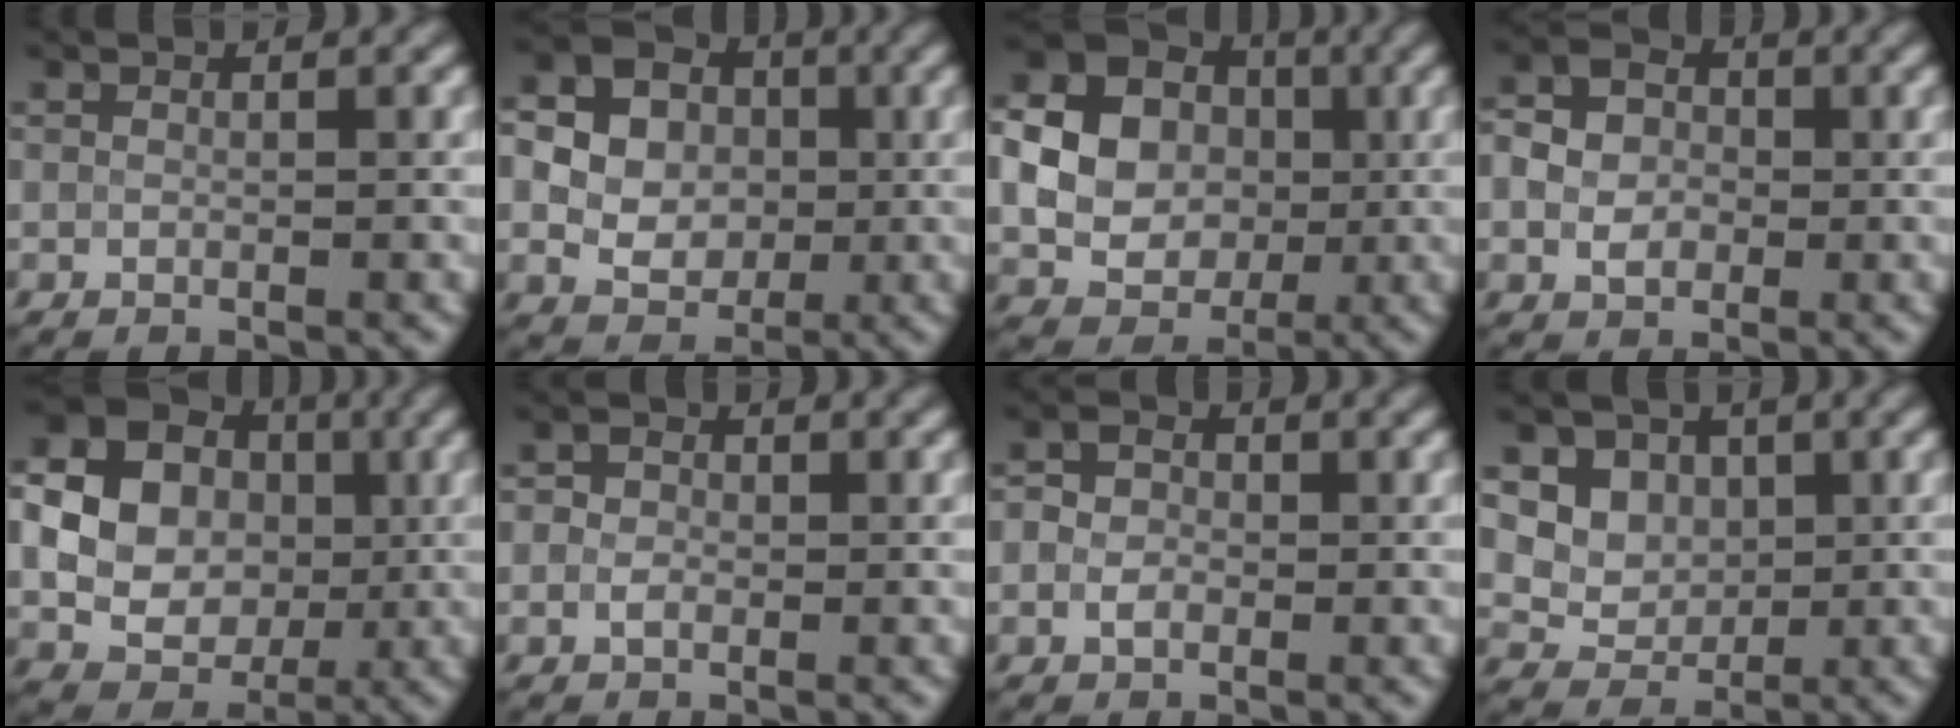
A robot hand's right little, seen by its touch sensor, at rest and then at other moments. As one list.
[{"total": 11.4, "force": [1.3, 10.2, 4.9], "torque": [-0.115, 0.027, 0.002]}, {"total": 11.1, "force": [0.8, 9.8, 5.2], "torque": [-0.114, 0.001, 0.004]}, {"total": 3.8, "force": [-0.5, 3.1, 2.1], "torque": [-0.035, 0.005, -0.017]}, {"total": 14.5, "force": [1.5, 13.2, 5.8], "torque": [-0.144, 0.016, 0.002]}, {"total": 1.2, "force": [-0.2, 1.0, 0.7], "torque": [-0.010, 0.002, -0.010]}, {"total": 1.6, "force": [-0.4, 1.3, 0.9], "torque": [-0.013, 0.002, -0.013]}, {"total": 6.5, "force": [3.0, 5.2, 2.5], "torque": [-0.037, 0.003, 0.052]}]